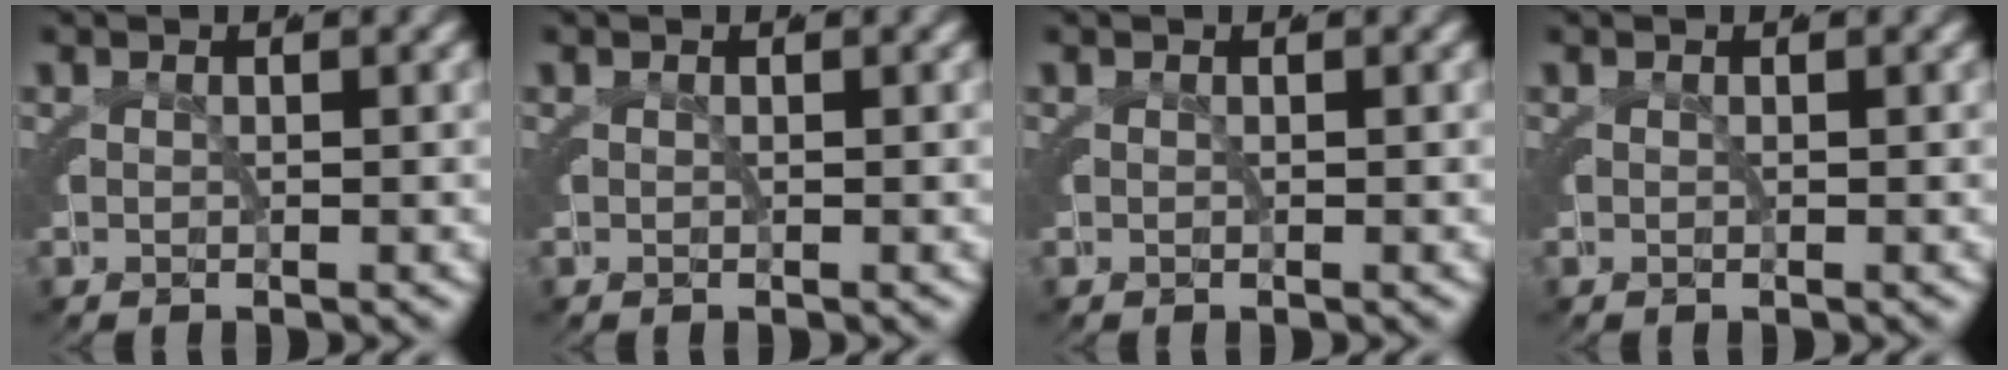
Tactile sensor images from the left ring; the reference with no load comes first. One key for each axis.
{"total": 0.0}
{"total": 0.0}
{"total": 0.0}